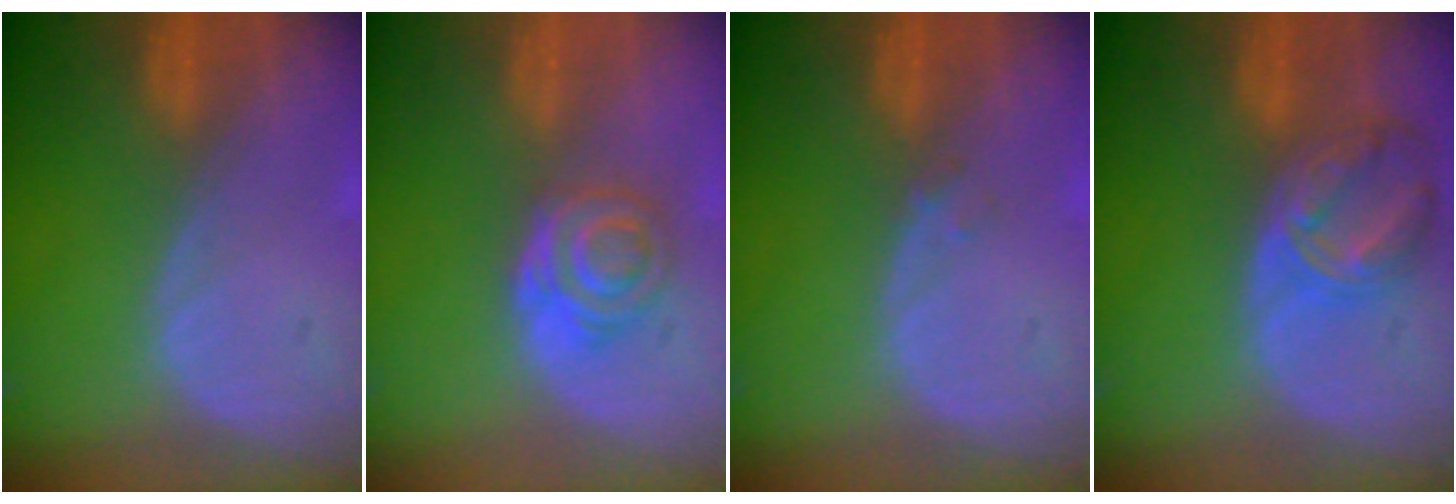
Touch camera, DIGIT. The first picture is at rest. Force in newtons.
{"total": 5.9, "press": 5.1, "slide": 2.9}
{"total": 0.9, "press": 0.9, "slide": 0.2}
{"total": 8.2, "press": 7.1, "slide": 4.0}